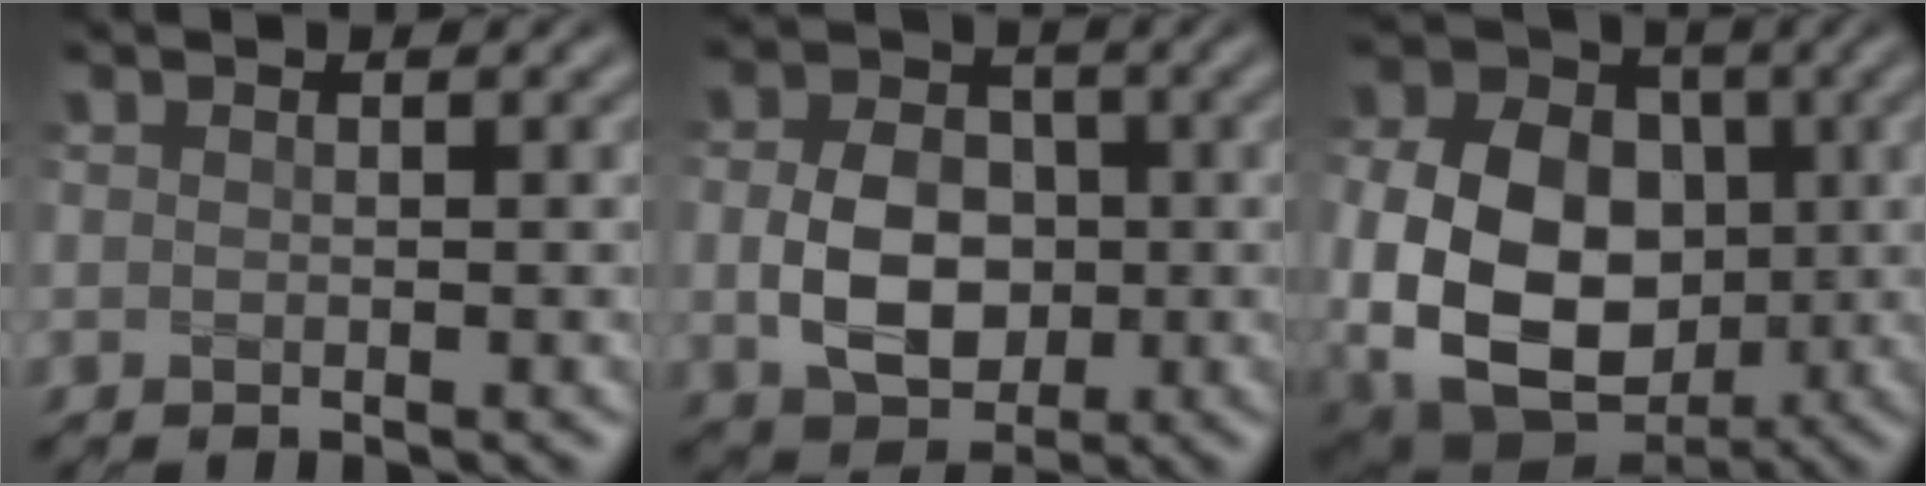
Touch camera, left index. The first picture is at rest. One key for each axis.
{"total": 6.4, "fx": -0.5, "fy": 4.7, "fz": 4.2, "tx": -0.083, "ty": -0.004, "tz": -0.010}
{"total": 13.9, "fx": -1.3, "fy": 10.4, "fz": 9.2, "tx": -0.172, "ty": -0.026, "tz": -0.014}